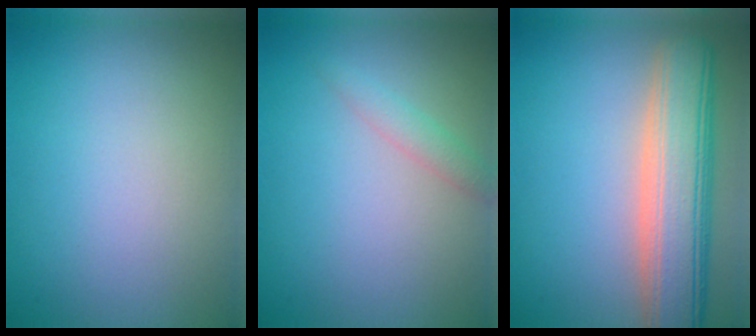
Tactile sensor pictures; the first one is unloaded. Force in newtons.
{"total": 1.5, "press": 1.5, "slide": 0.1}
{"total": 8.4, "press": 8.4, "slide": 0.9}